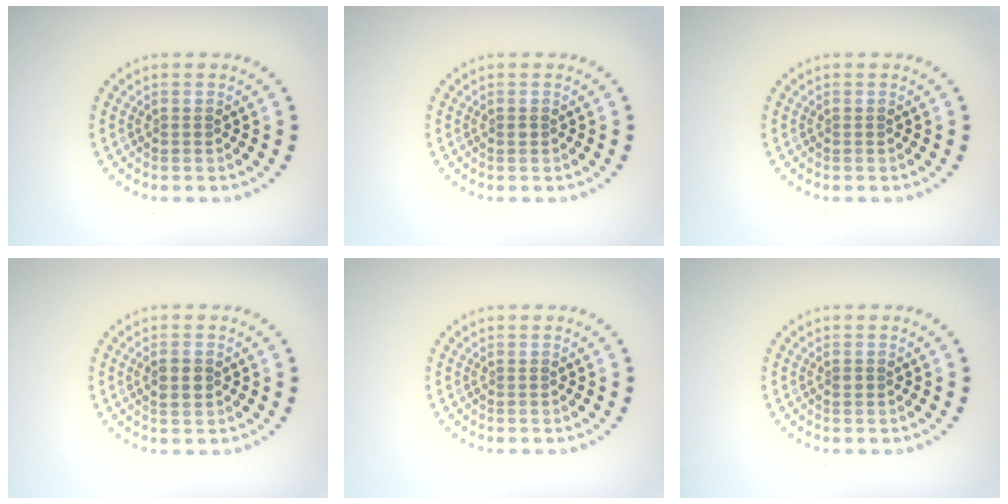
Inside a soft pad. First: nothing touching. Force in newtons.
{"total": 0.5, "press": 0.5, "slide": 0.1}
{"total": 0.0}
{"total": 1.8, "press": 1.8, "slide": 0.1}
{"total": 0.0}
{"total": 0.6, "press": 0.6, "slide": 0.1}